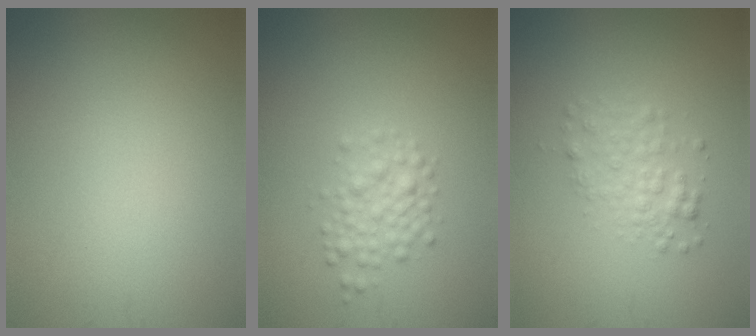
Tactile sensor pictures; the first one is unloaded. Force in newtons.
{"total": 2.3, "press": 2.3, "slide": 0.1}
{"total": 2.3, "press": 2.3, "slide": 0.1}